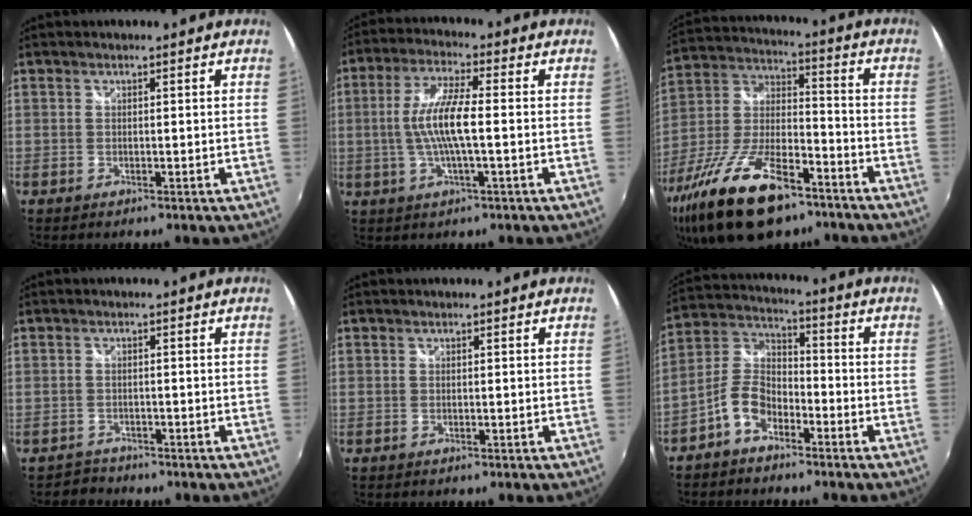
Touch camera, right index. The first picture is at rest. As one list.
[{"total": 9.3, "force": [-0.8, 1.5, 9.2], "torque": [-0.184, 0.003, -0.015]}, {"total": 23.3, "force": [-14.4, 9.4, 15.6], "torque": [-0.320, -0.027, -0.250]}, {"total": 2.4, "force": [-1.8, 1.5, -0.6], "torque": [0.004, 0.010, -0.033]}, {"total": 0.0}, {"total": 7.9, "force": [-4.9, 4.2, 4.5], "torque": [-0.106, 0.020, -0.100]}]